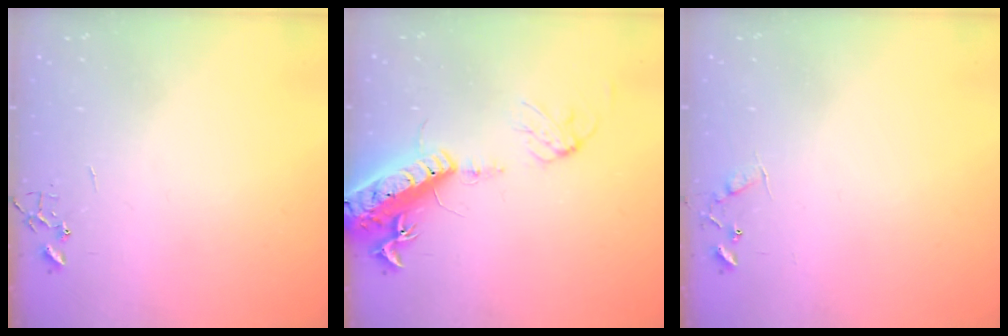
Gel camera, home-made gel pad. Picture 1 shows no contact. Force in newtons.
{"total": 18.0, "press": 17.6, "slide": 4.1}
{"total": 6.5, "press": 6.5, "slide": 0.6}